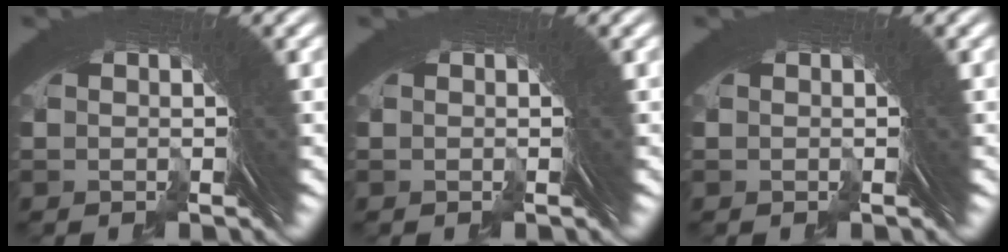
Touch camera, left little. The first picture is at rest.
{"total": 0.0}
{"total": 0.0}